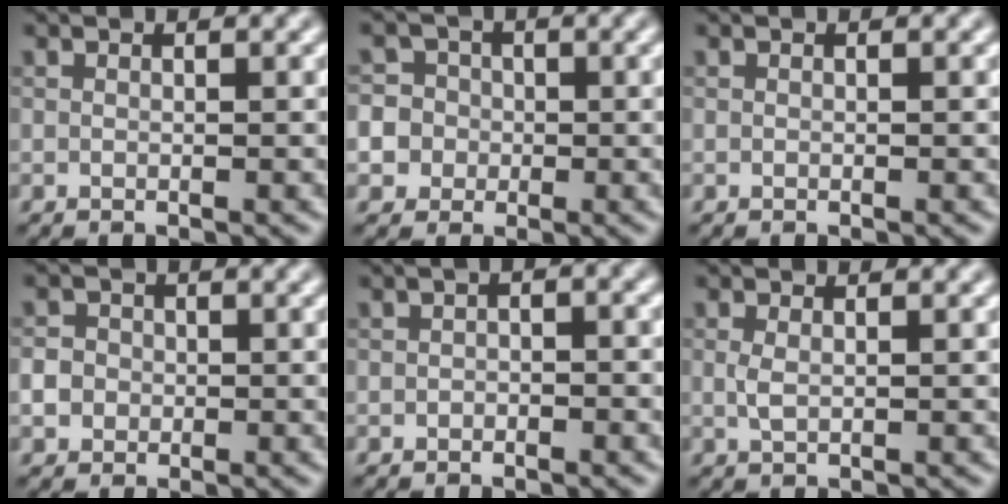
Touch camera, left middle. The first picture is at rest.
{"total": 8.1, "force": [-1.2, 7.8, 2.1], "torque": [-0.048, 0.020, -0.043]}
{"total": 0.0}
{"total": 2.5, "force": [-0.3, 2.3, 0.8], "torque": [-0.004, 0.008, -0.012]}
{"total": 1.3, "force": [-0.3, 0.8, 1.0], "torque": [-0.018, 0.004, -0.007]}
{"total": 1.1, "force": [0.2, 0.5, 1.0], "torque": [-0.025, -0.001, 0.004]}